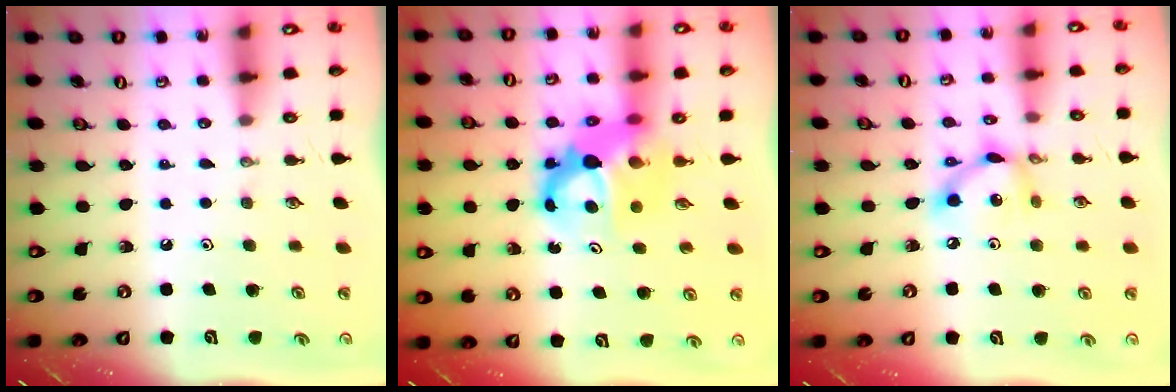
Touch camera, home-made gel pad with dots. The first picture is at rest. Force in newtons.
{"total": 8.6, "press": 8.6, "slide": 0.7}
{"total": 9.7, "press": 9.7, "slide": 0.6}